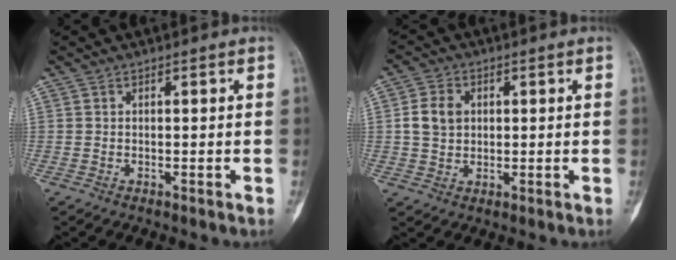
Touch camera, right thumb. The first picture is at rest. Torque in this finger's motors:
{"motor_torque": [-0.04, 0.29, 0.23, -0.27, 0.18]}